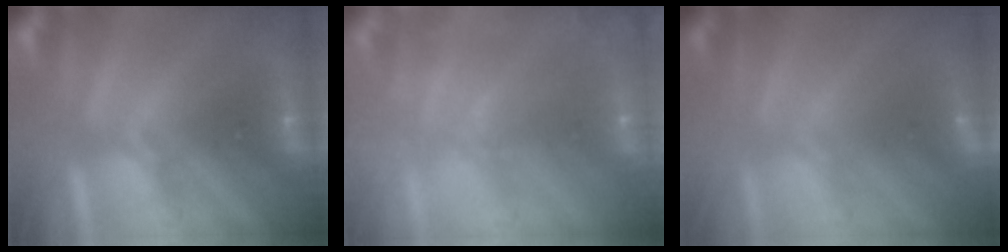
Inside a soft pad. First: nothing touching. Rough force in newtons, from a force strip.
{"total": 9.0}
{"total": 3.0}